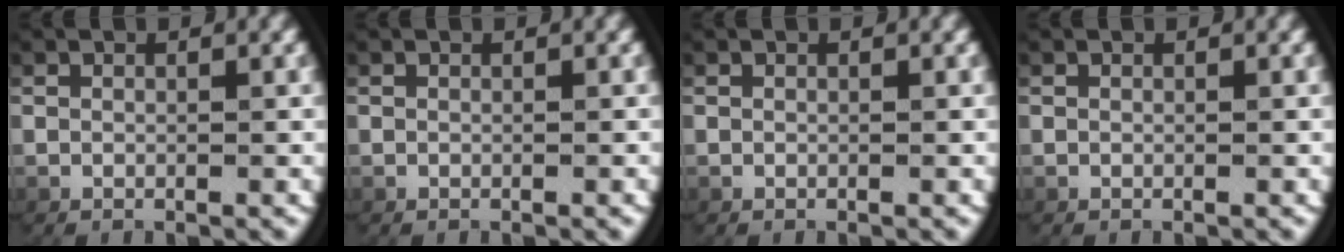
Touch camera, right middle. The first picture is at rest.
{"total": 0.0}
{"total": 0.0}
{"total": 0.0}